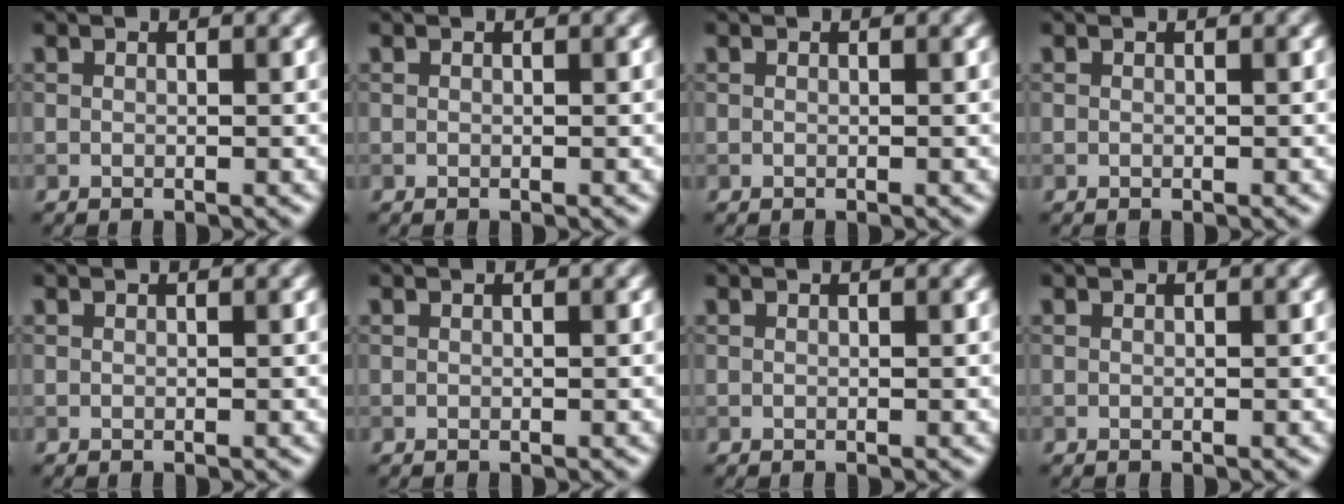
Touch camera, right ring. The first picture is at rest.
{"total": 0.0}
{"total": 0.0}
{"total": 0.0}
{"total": 0.0}
{"total": 0.0}
{"total": 0.0}
{"total": 0.0}